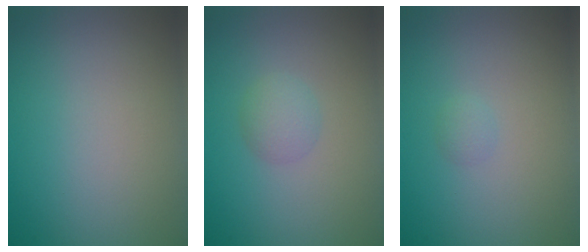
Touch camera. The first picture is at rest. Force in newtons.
{"total": 1.8, "press": 1.8, "slide": 0.1}
{"total": 0.7, "press": 0.7, "slide": 0.1}